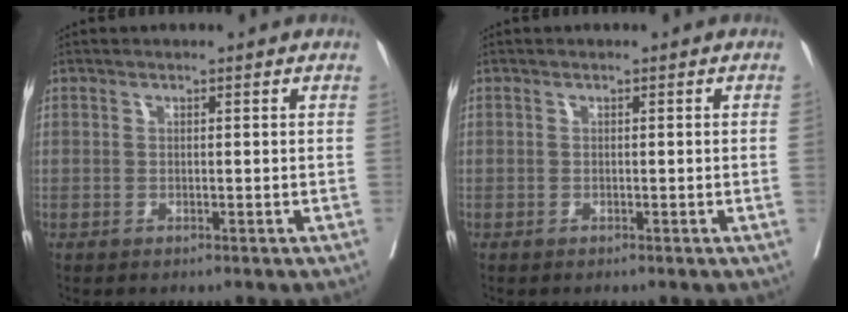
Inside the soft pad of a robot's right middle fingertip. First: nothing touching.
{"total": 0.0}